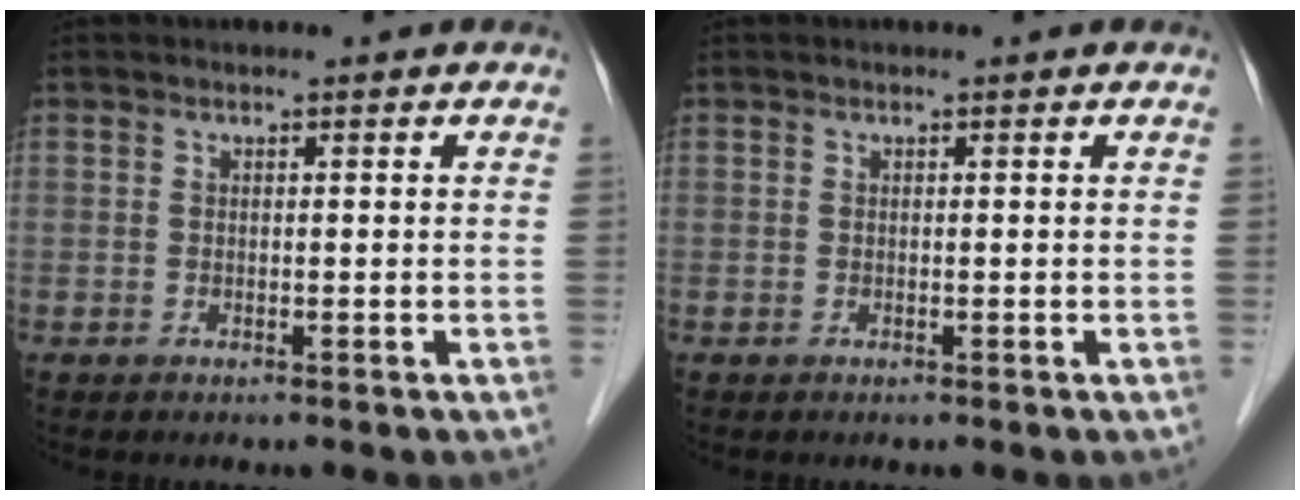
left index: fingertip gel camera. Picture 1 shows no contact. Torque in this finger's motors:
{"motor_torque": [0.08, 0.14, 0.01, 0.01]}